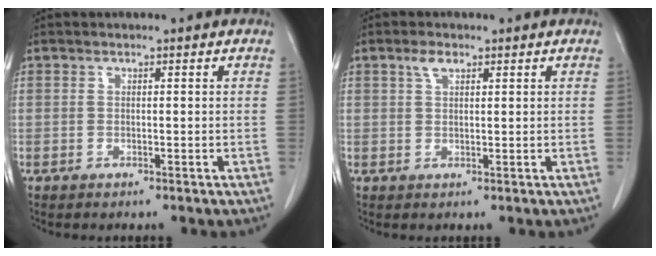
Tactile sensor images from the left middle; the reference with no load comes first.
{"total": 2.1, "force": [1.3, 0.9, 1.4], "torque": [-0.032, 0.006, 0.027]}